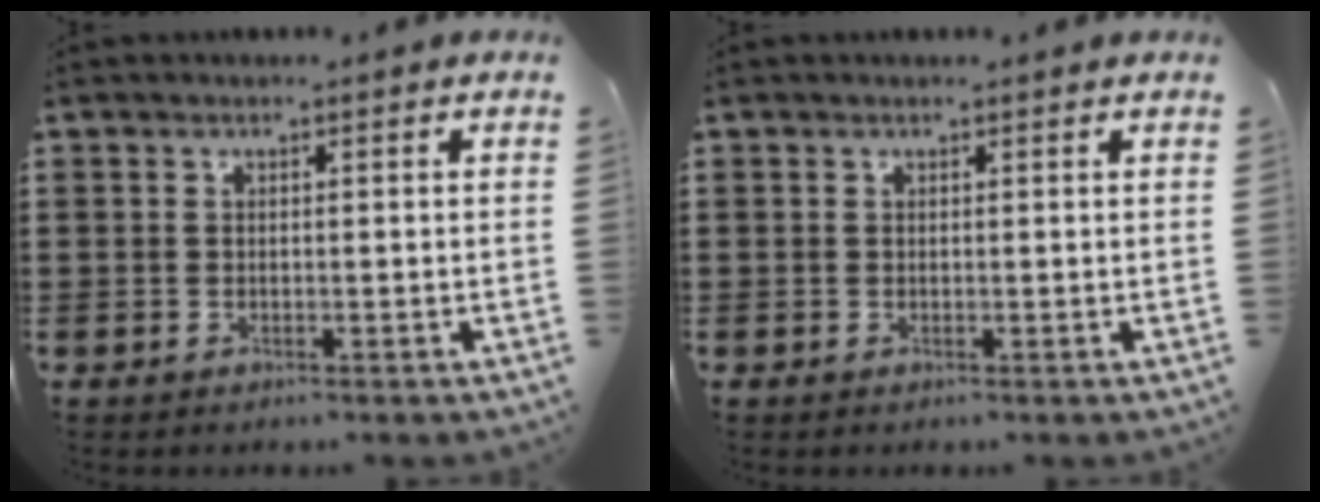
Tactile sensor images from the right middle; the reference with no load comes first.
{"total": 0.0}